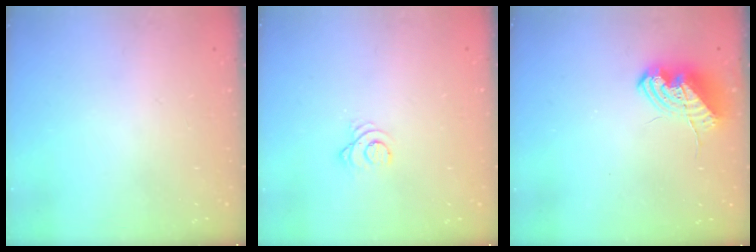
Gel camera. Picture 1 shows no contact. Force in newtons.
{"total": 3.2, "press": 3.2, "slide": 0.4}
{"total": 9.1, "press": 9.0, "slide": 1.2}